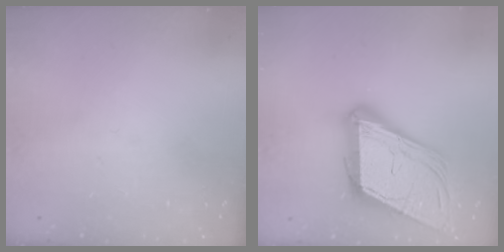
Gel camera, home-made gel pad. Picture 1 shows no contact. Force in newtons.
{"total": 21.2, "press": 20.8, "slide": 4.4}